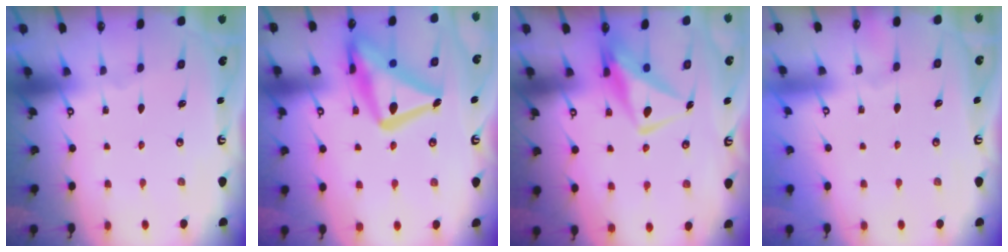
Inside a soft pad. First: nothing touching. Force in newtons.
{"total": 23.0, "press": 22.9, "slide": 1.9}
{"total": 11.3, "press": 11.2, "slide": 1.0}
{"total": 3.9, "press": 3.9, "slide": 0.1}